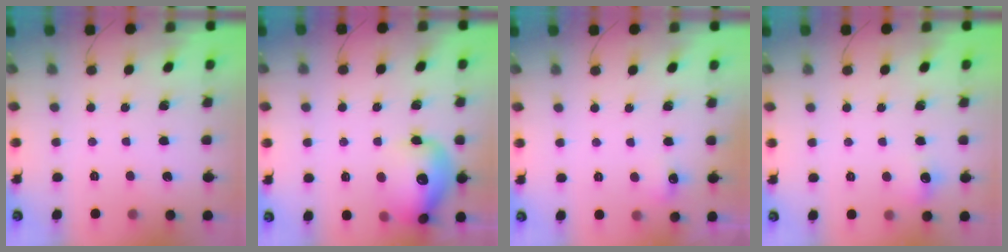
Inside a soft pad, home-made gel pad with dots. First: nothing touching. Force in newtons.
{"total": 15.7, "press": 15.6, "slide": 1.7}
{"total": 5.4, "press": 5.2, "slide": 1.3}
{"total": 6.0, "press": 5.9, "slide": 1.1}